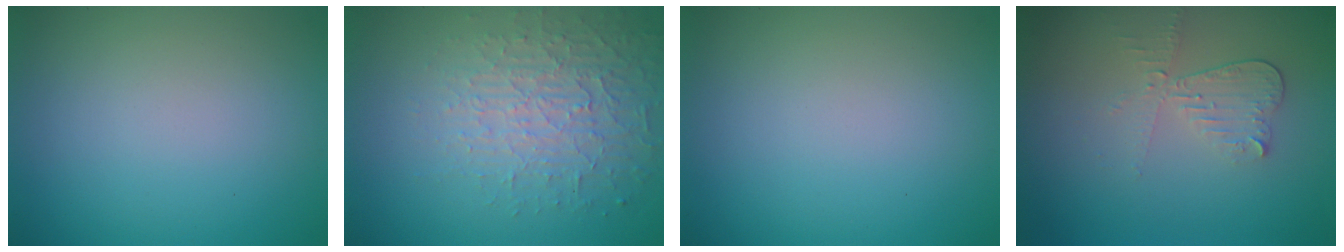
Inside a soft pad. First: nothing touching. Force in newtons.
{"total": 3.7, "press": 3.3, "slide": 1.6}
{"total": 0.0}
{"total": 2.3, "press": 2.1, "slide": 0.8}